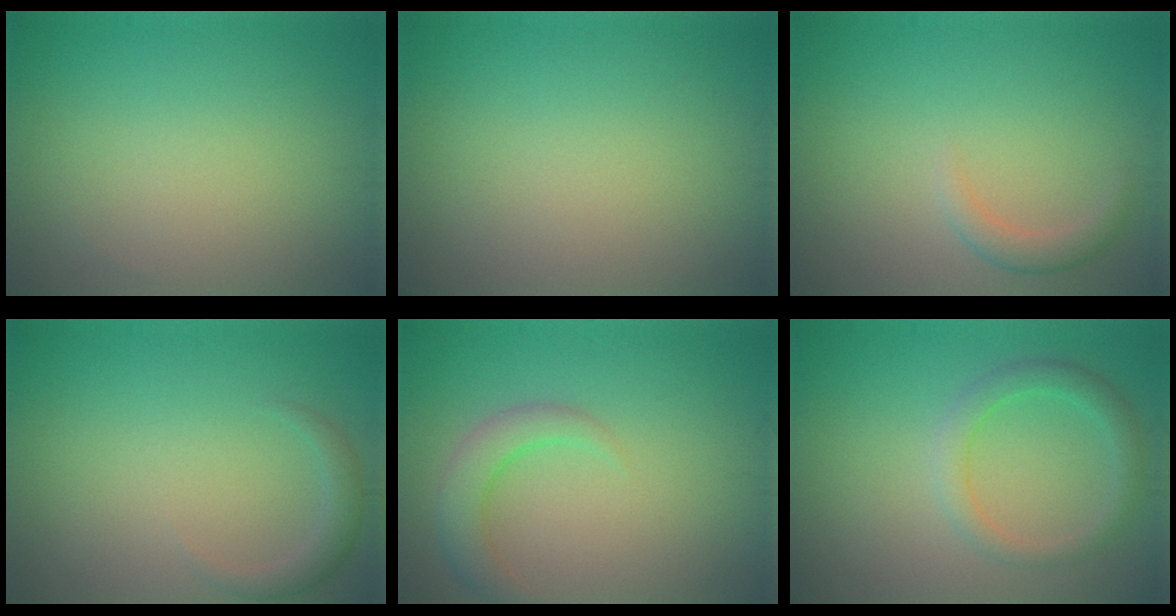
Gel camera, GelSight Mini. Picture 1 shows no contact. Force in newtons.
{"total": 0.0}
{"total": 1.6, "press": 1.6, "slide": 0.1}
{"total": 1.6, "press": 1.6, "slide": 0.2}
{"total": 2.8, "press": 2.8, "slide": 0.3}
{"total": 2.7, "press": 2.6, "slide": 0.2}